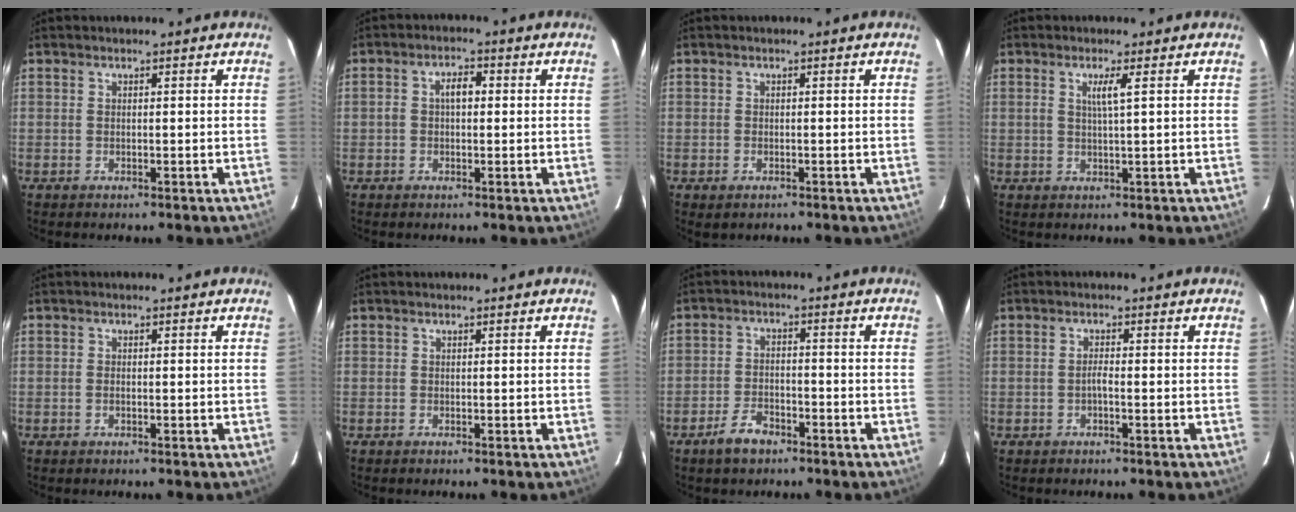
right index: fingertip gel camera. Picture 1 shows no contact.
{"total": 3.6, "force": [0.2, 2.1, 2.8], "torque": [-0.049, 0.012, 0.004]}
{"total": 1.4, "force": [-0.7, 1.1, 0.5], "torque": [-0.008, -0.006, -0.012]}
{"total": 2.7, "force": [0.9, -0.4, 2.5], "torque": [-0.045, -0.002, 0.017]}
{"total": 0.8, "force": [-0.3, 0.4, 0.6], "torque": [-0.013, 0.000, -0.005]}
{"total": 0.0}
{"total": 5.6, "force": [-3.9, 2.8, 2.7], "torque": [-0.067, 0.002, -0.068]}
{"total": 1.2, "force": [-0.6, 0.2, 1.1], "torque": [-0.020, 0.002, -0.012]}